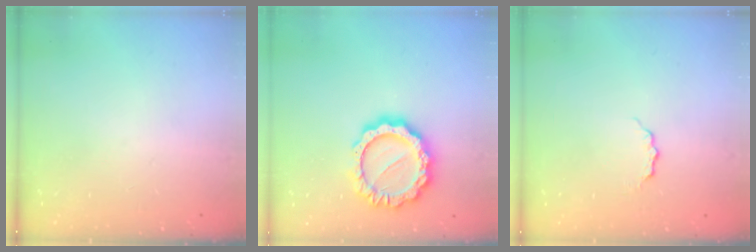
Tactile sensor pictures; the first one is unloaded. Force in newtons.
{"total": 13.7, "press": 13.7, "slide": 1.1}
{"total": 4.0, "press": 3.9, "slide": 0.4}